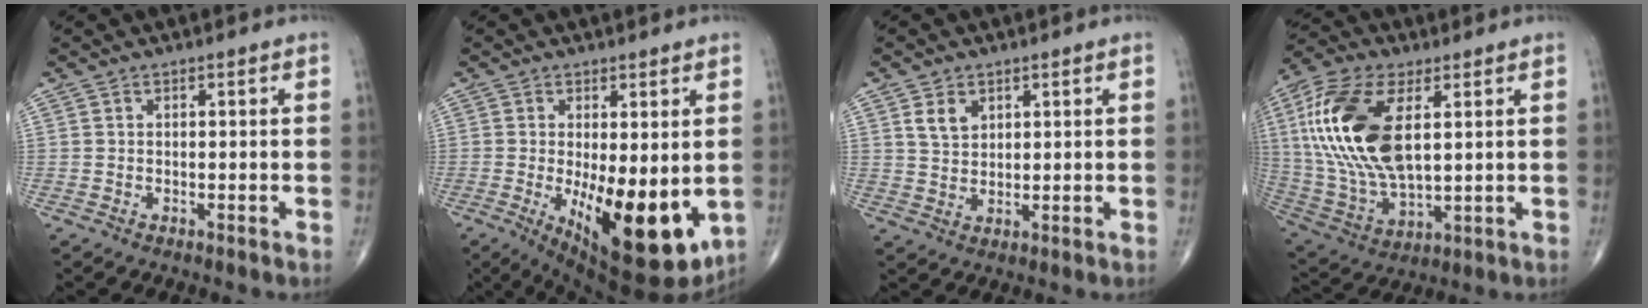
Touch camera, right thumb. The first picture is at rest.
{"total": 16.5, "force": [-2.8, 6.5, 15.0], "torque": [-0.209, -0.035, -0.019]}
{"total": 4.3, "force": [2.1, 2.9, 2.3], "torque": [-0.029, -0.014, 0.044]}
{"total": 21.7, "force": [5.0, 10.9, 18.1], "torque": [-0.379, -0.016, 0.093]}